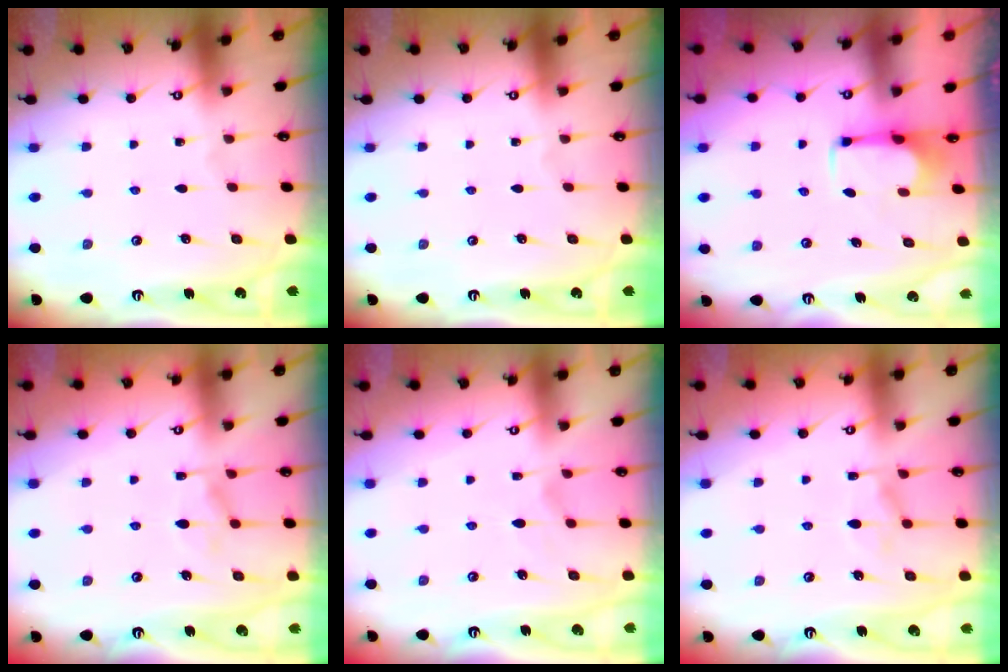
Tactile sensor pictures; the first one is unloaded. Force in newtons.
{"total": 0.0}
{"total": 2.6, "press": 2.4, "slide": 0.9}
{"total": 1.6, "press": 0.4, "slide": 1.6}
{"total": 1.8, "press": 1.3, "slide": 1.2}
{"total": 1.6, "press": 0.4, "slide": 1.6}